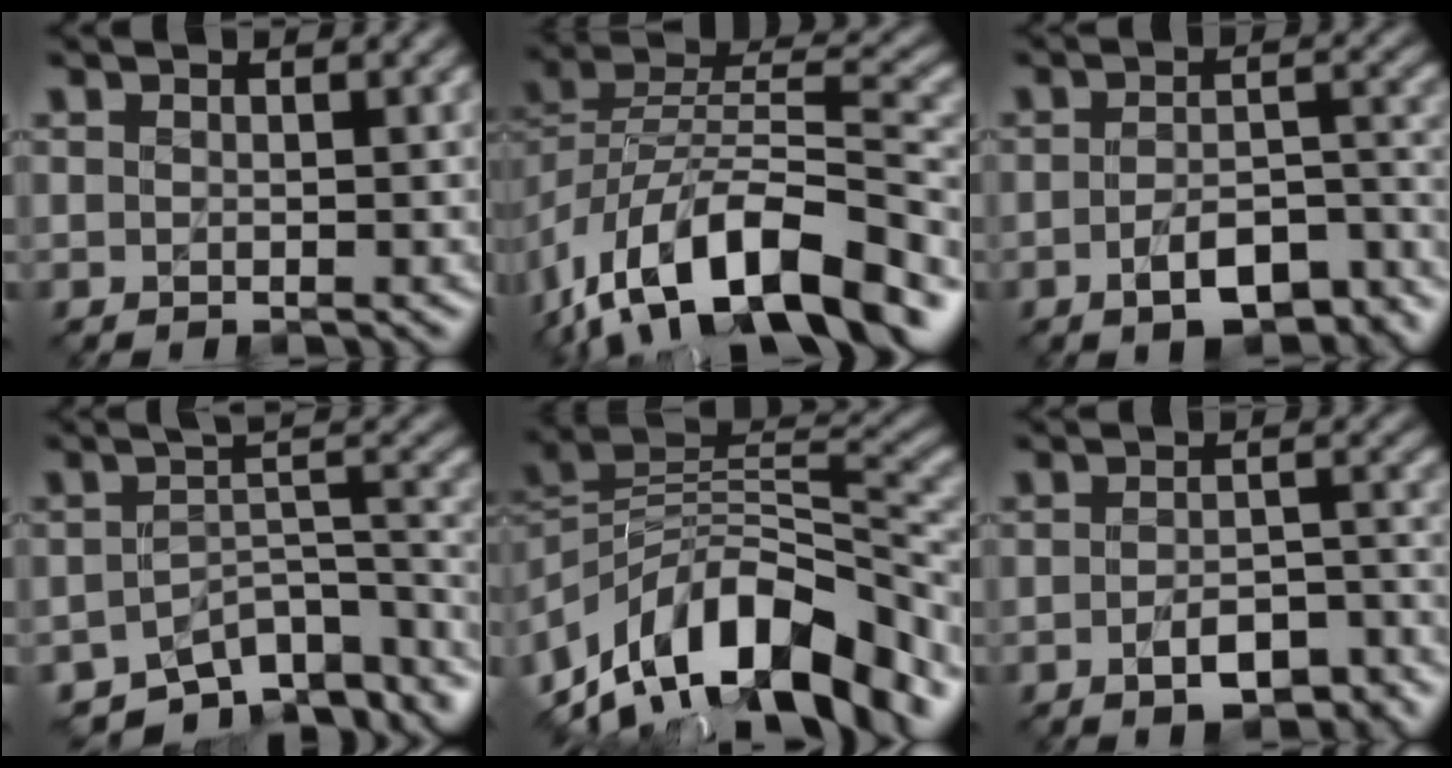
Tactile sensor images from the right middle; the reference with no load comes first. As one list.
[{"total": 15.1, "force": [-9.5, 6.7, 9.7], "torque": [-0.182, 0.009, -0.162]}, {"total": 8.1, "force": [-5.3, 3.2, 5.3], "torque": [-0.077, -0.009, -0.078]}, {"total": 8.6, "force": [-6.6, 3.3, 4.5], "torque": [-0.057, -0.019, -0.094]}, {"total": 13.2, "force": [-7.7, 6.1, 8.8], "torque": [-0.155, 0.033, -0.145]}, {"total": 6.4, "force": [-4.1, 2.6, 4.1], "torque": [-0.060, -0.004, -0.058]}]